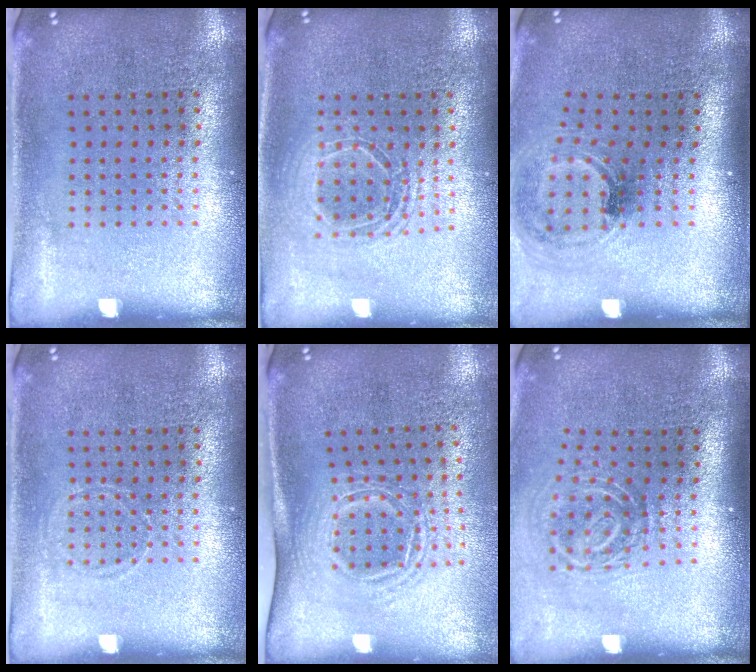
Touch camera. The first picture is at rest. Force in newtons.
{"total": 1.6, "press": 1.4, "slide": 0.8}
{"total": 1.2, "press": 1.0, "slide": 0.6}
{"total": 0.6, "press": 0.6, "slide": 0.0}
{"total": 1.7, "press": 1.2, "slide": 1.2}
{"total": 2.0, "press": 1.3, "slide": 1.5}